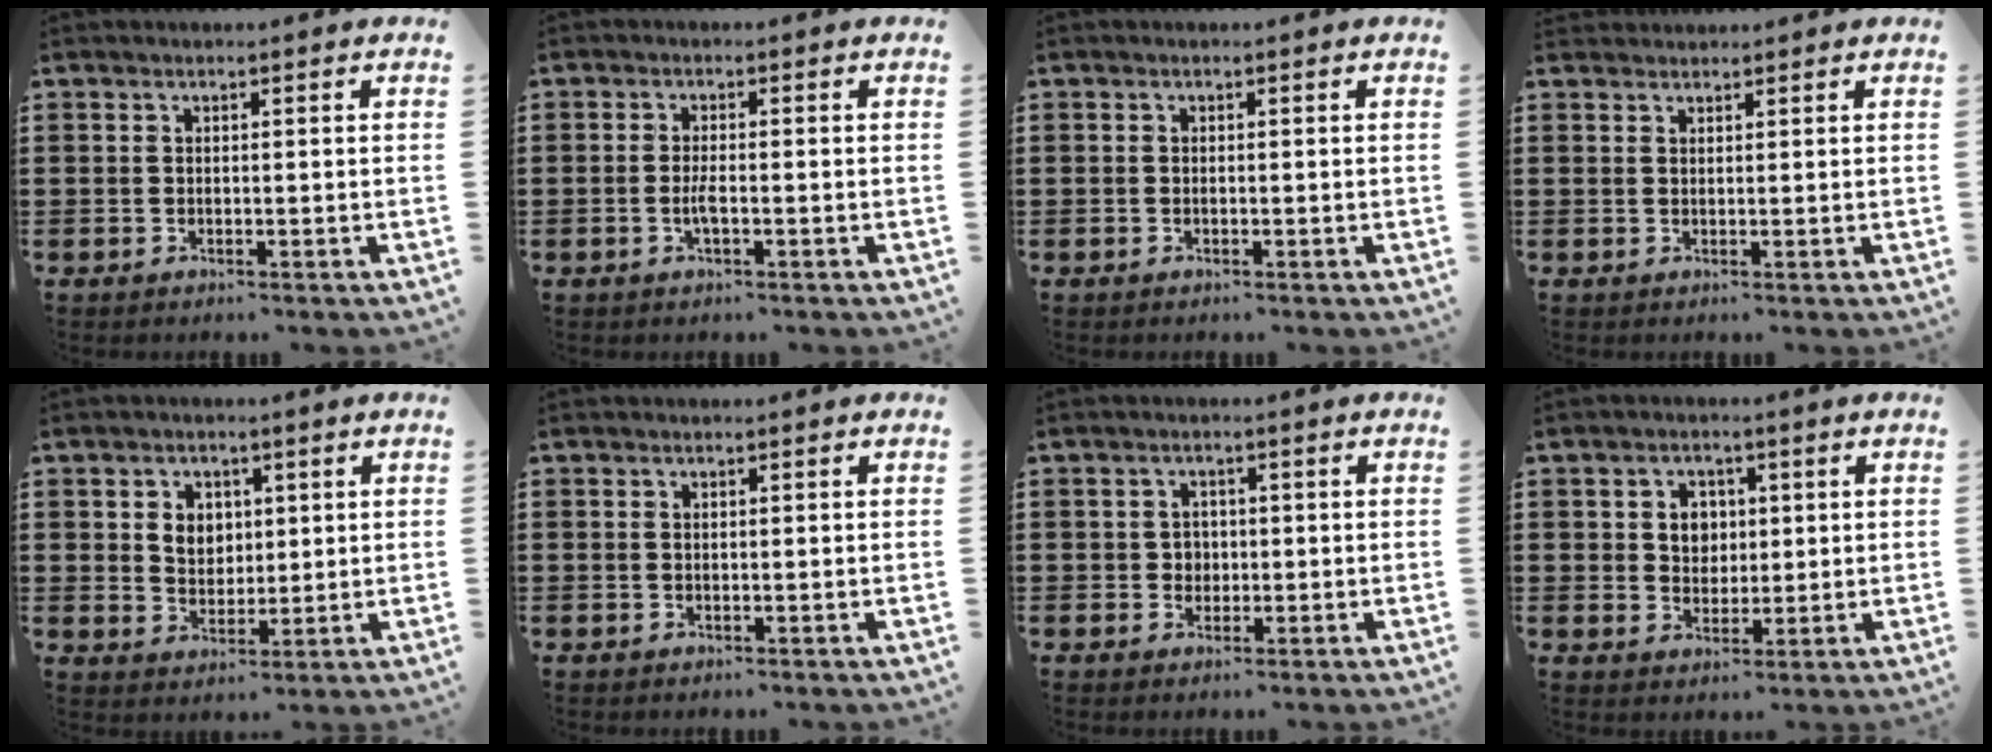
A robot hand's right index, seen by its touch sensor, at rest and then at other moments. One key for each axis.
{"total": 2.4, "fx": -0.7, "fy": 0.5, "fz": 2.2, "tx": -0.048, "ty": -0.003, "tz": -0.015}
{"total": 0.0}
{"total": 1.2, "fx": 1.1, "fy": 0.2, "fz": -0.3, "tx": 0.004, "ty": 0.002, "tz": 0.022}
{"total": 3.7, "fx": 1.1, "fy": 3.2, "fz": 1.6, "tx": -0.036, "ty": 0.008, "tz": 0.016}
{"total": 0.0}
{"total": 1.9, "fx": -0.1, "fy": 1.8, "fz": 0.6, "tx": -0.018, "ty": 0.008, "tz": -0.006}
{"total": 3.6, "fx": 0.8, "fy": 3.2, "fz": 1.5, "tx": -0.043, "ty": 0.013, "tz": 0.009}